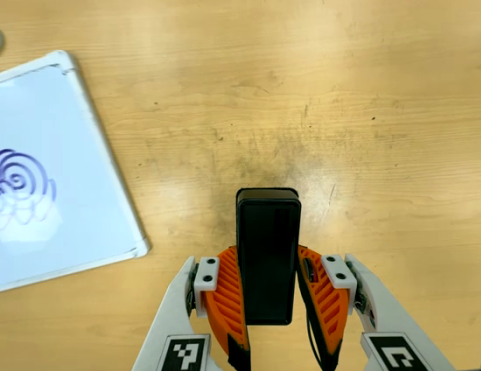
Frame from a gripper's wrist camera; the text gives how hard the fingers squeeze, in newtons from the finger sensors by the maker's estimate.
{"total": 4.8, "left": 3.3, "right": 6.3}